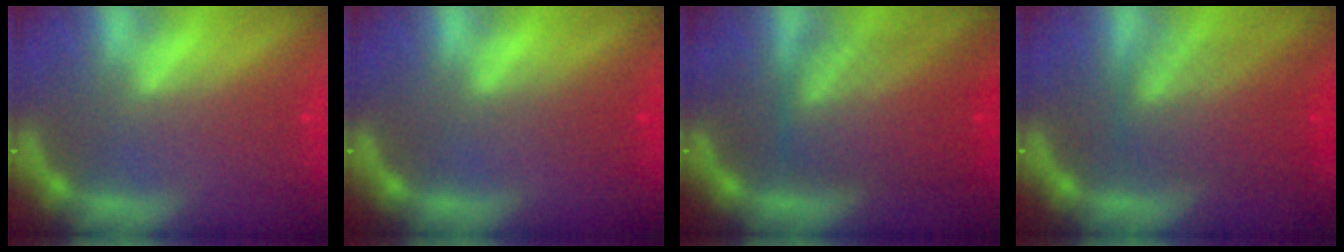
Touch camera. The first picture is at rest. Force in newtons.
{"total": 1.4}
{"total": 8.6}
{"total": 7.0}